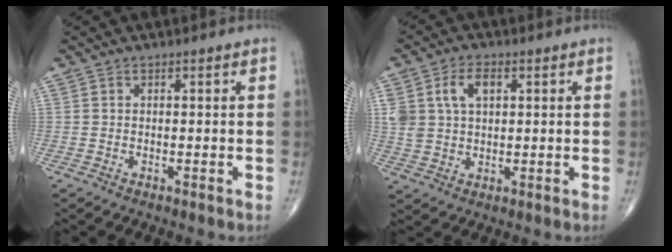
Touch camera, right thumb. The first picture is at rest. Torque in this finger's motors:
{"motor_torque": [1.26, 1.26, 0.79, 0.39, 0.05]}